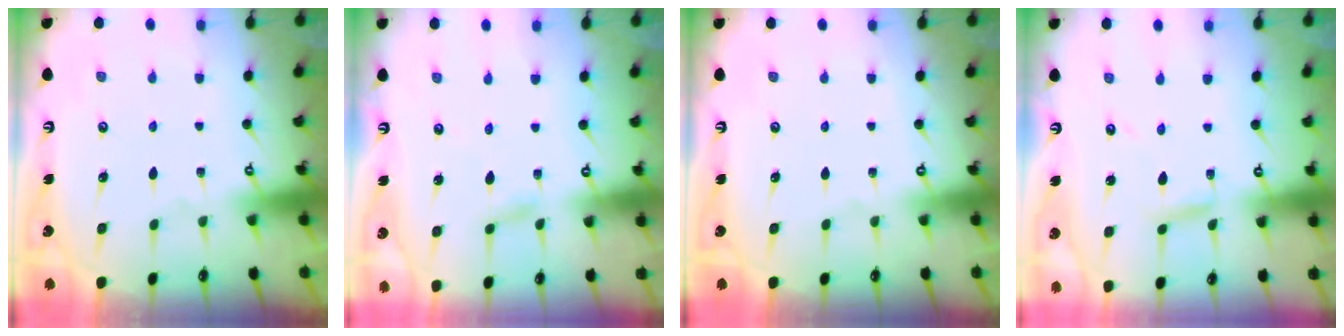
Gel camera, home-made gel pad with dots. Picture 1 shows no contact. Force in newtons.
{"total": 3.1, "press": 3.1, "slide": 0.3}
{"total": 0.0}
{"total": 2.8, "press": 2.8, "slide": 0.2}